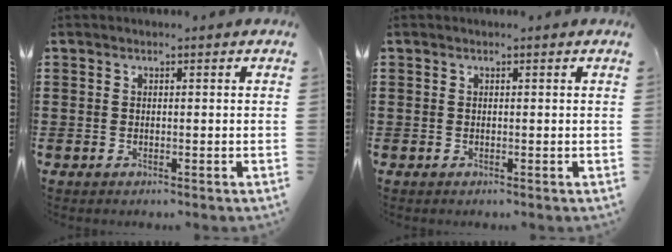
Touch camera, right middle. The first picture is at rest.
{"total": 0.0}